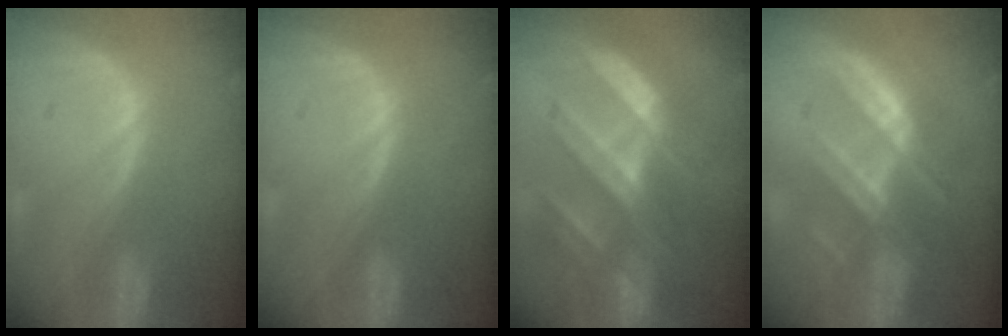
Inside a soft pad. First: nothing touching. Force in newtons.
{"total": 0.0}
{"total": 8.7, "press": 7.9, "slide": 3.5}
{"total": 7.7, "press": 7.2, "slide": 2.5}